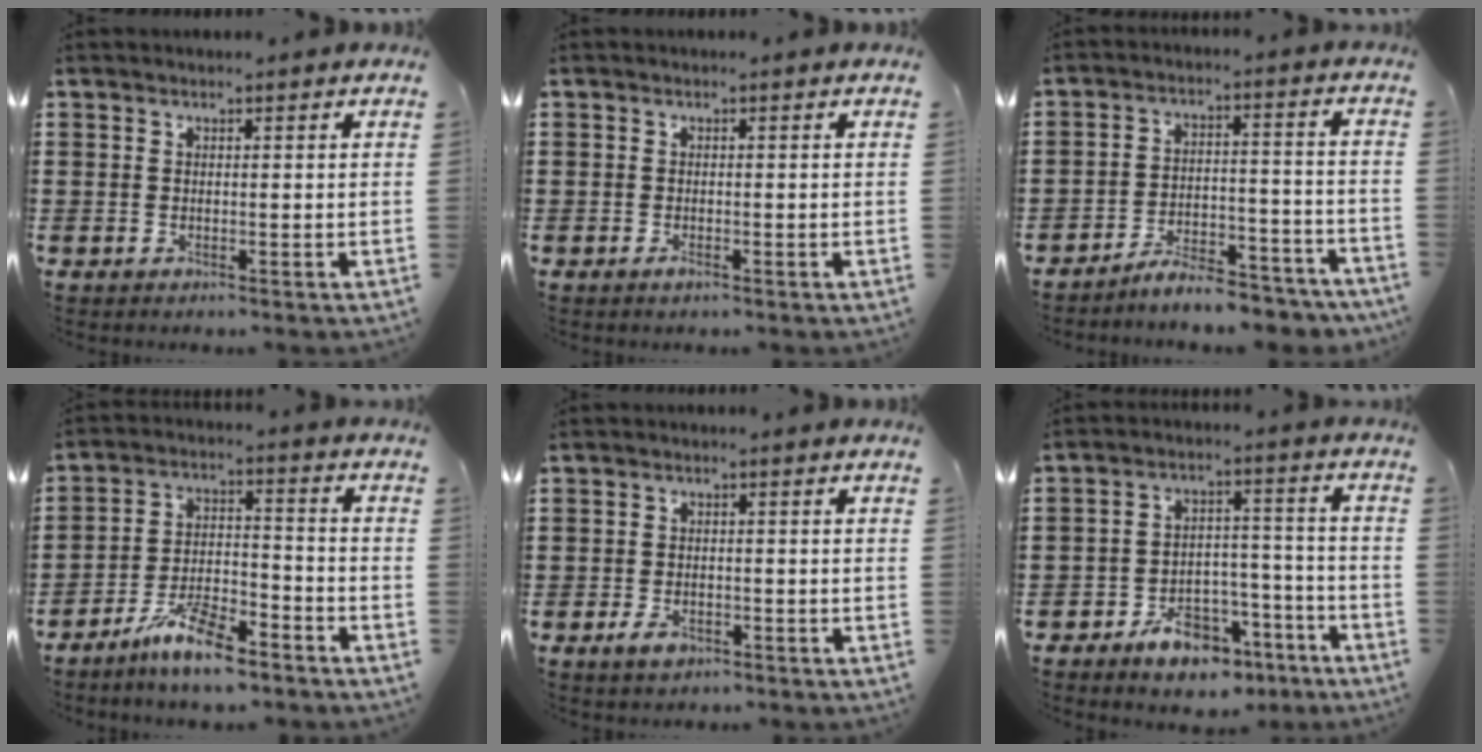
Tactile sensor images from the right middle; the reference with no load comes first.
{"total": 0.7, "force": [-0.4, 0.2, 0.5], "torque": [-0.011, -0.007, -0.006]}
{"total": 6.4, "force": [-6.2, 0.5, 1.6], "torque": [-0.022, 0.010, -0.118]}
{"total": 8.8, "force": [-6.8, 1.9, 5.1], "torque": [-0.104, 0.011, -0.129]}
{"total": 2.1, "force": [-1.2, 1.0, 1.4], "torque": [-0.034, -0.003, -0.026]}
{"total": 7.3, "force": [-5.7, 3.5, 3.0], "torque": [-0.051, 0.028, -0.104]}